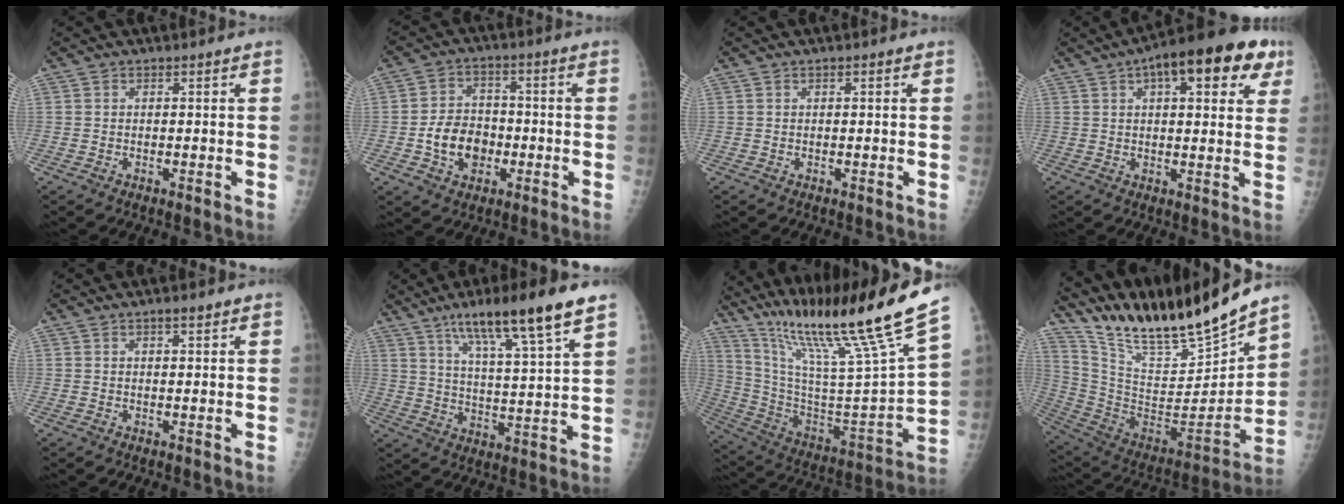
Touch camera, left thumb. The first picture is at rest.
{"total": 9.2, "force": [-2.5, 7.1, 5.3], "torque": [-0.063, 0.020, -0.044]}
{"total": 0.6, "force": [0.2, 0.2, 0.5], "torque": [-0.010, 0.001, 0.003]}
{"total": 17.7, "force": [8.3, 7.1, 13.9], "torque": [-0.169, 0.010, 0.109]}
{"total": 1.7, "force": [1.0, 0.4, 1.2], "torque": [-0.019, -0.003, 0.015]}
{"total": 16.0, "force": [10.0, 1.5, 12.4], "torque": [-0.199, -0.040, 0.165]}
{"total": 30.0, "force": [21.5, 1.5, 20.8], "torque": [-0.339, -0.090, 0.366]}
{"total": 25.1, "force": [22.0, 3.0, 11.7], "torque": [-0.175, -0.121, 0.382]}